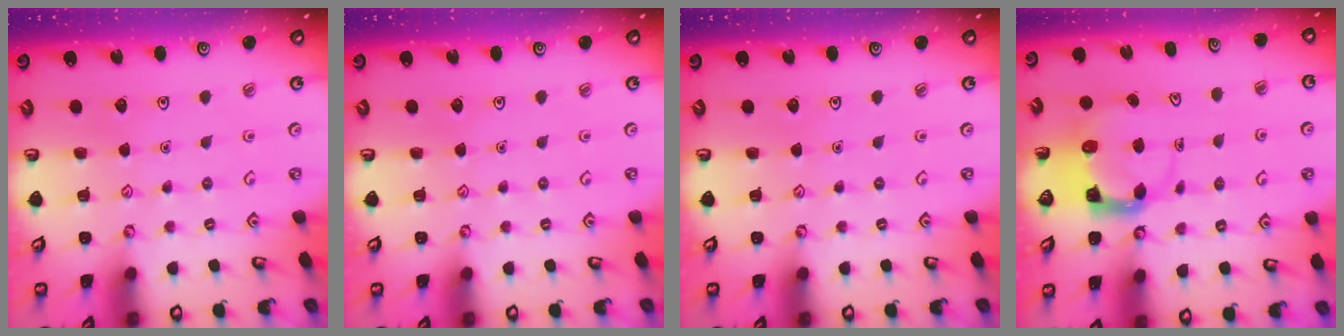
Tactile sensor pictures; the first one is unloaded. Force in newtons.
{"total": 0.0}
{"total": 0.0}
{"total": 3.6, "press": 3.5, "slide": 0.4}